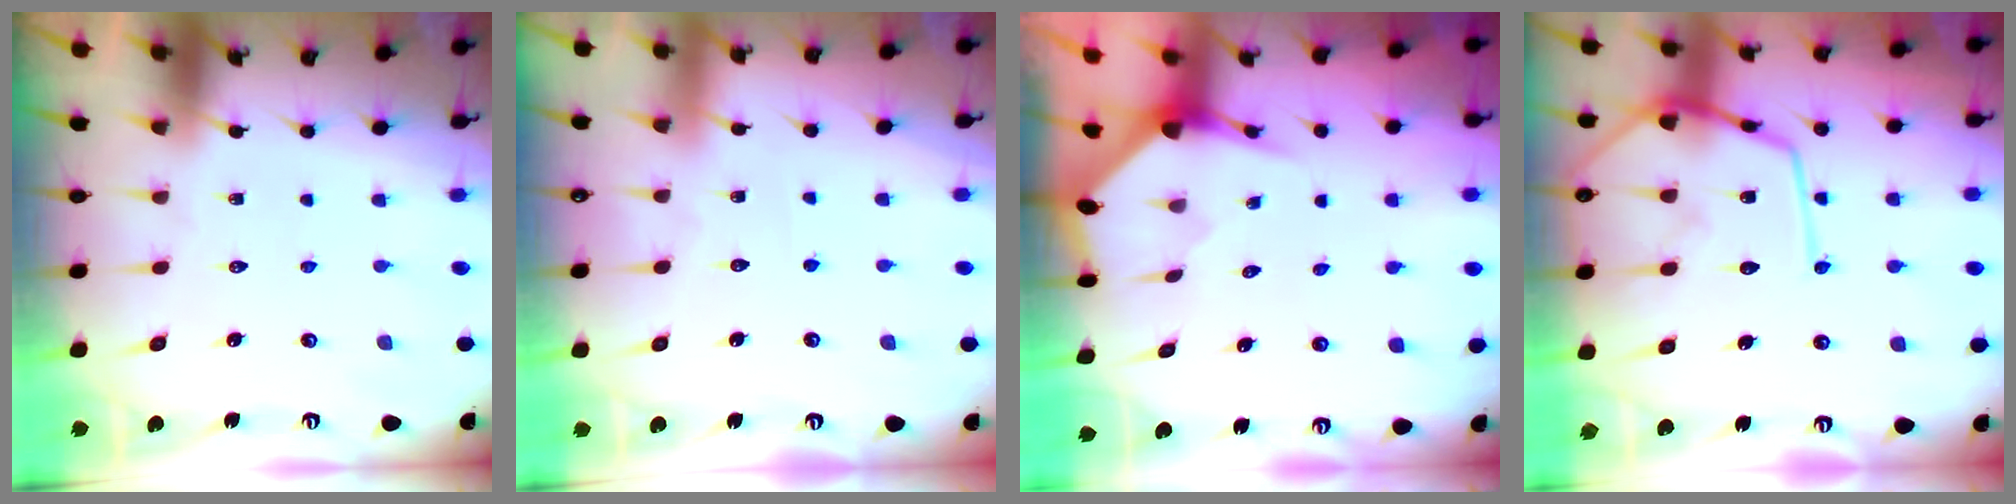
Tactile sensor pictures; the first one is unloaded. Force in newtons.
{"total": 2.8, "press": 2.7, "slide": 0.4}
{"total": 3.2, "press": 3.2, "slide": 0.1}
{"total": 15.7, "press": 15.6, "slide": 1.4}